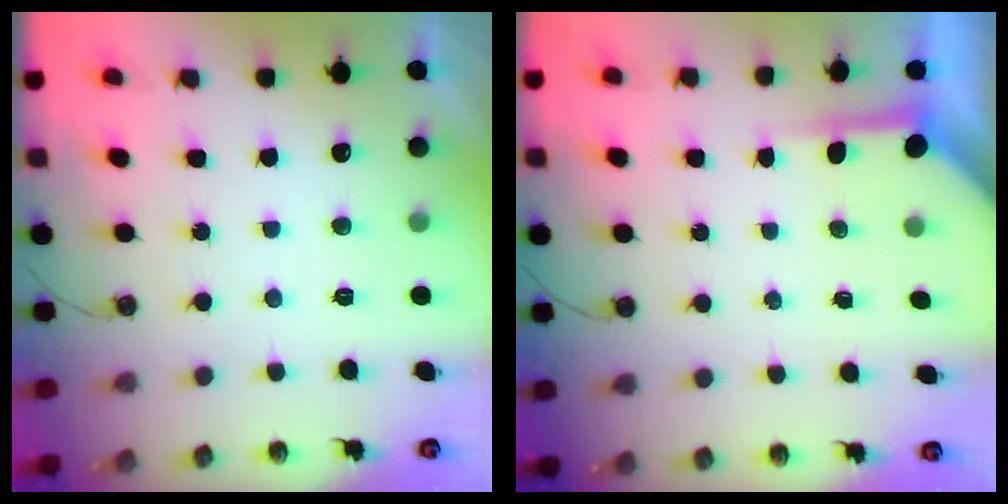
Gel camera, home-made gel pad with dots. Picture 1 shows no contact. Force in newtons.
{"total": 3.9, "press": 3.9, "slide": 0.2}